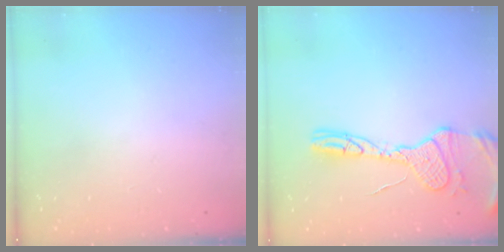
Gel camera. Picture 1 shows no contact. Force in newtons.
{"total": 15.3, "press": 15.2, "slide": 1.2}